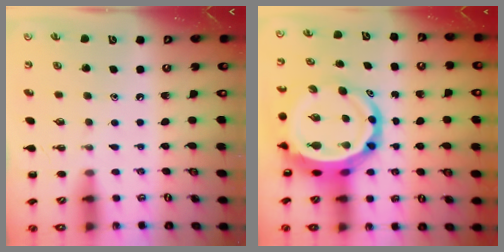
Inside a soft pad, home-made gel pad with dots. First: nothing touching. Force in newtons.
{"total": 12.8, "press": 12.2, "slide": 3.6}